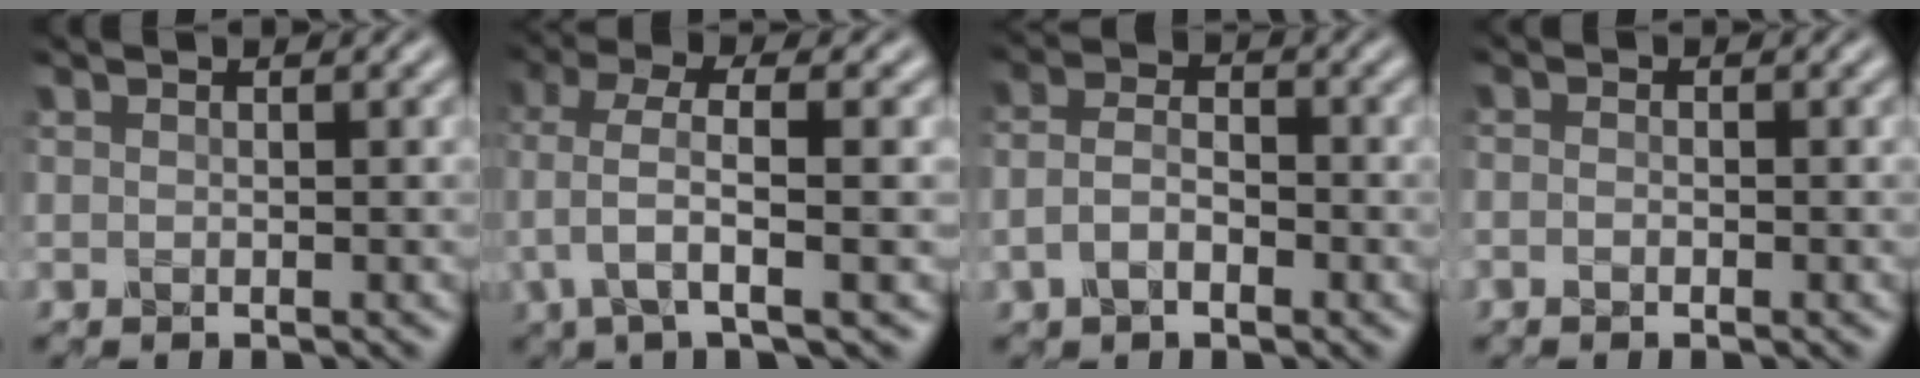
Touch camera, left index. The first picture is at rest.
{"total": 4.8, "force": [-0.3, 1.3, 4.6], "torque": [-0.097, 0.008, -0.007]}
{"total": 3.2, "force": [-1.2, 1.8, 2.3], "torque": [-0.050, 0.001, -0.030]}
{"total": 1.0, "force": [-0.5, 0.4, 0.8], "torque": [-0.014, -0.002, -0.010]}